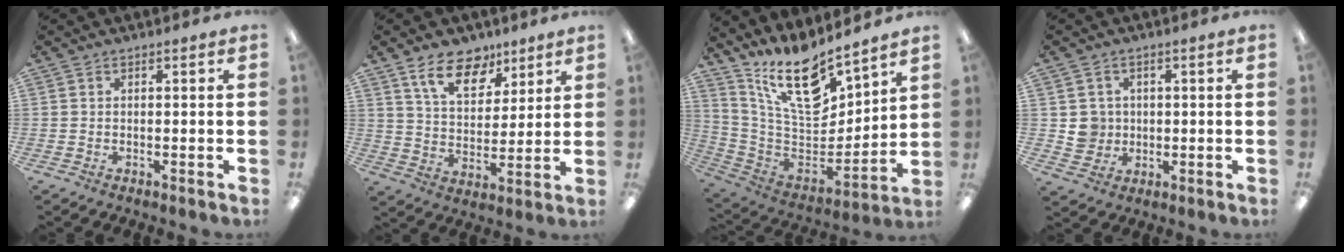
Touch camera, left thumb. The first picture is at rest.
{"total": 13.2, "force": [9.0, 7.4, 6.3], "torque": [-0.104, -0.038, 0.166]}
{"total": 18.3, "force": [13.4, 7.0, 10.3], "torque": [-0.189, -0.090, 0.237]}
{"total": 5.0, "force": [0.7, 4.9, 0.3], "torque": [0.002, 0.002, 0.013]}